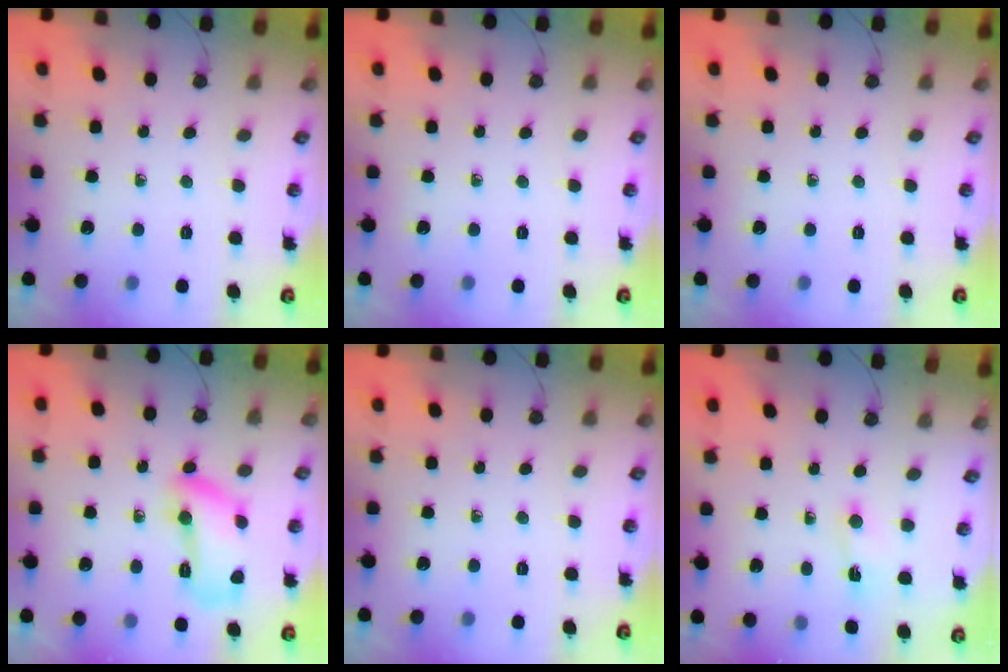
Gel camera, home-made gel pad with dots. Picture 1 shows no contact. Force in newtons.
{"total": 0.0}
{"total": 0.0}
{"total": 13.2, "press": 13.2, "slide": 0.9}
{"total": 0.0}
{"total": 1.1, "press": 1.0, "slide": 0.5}